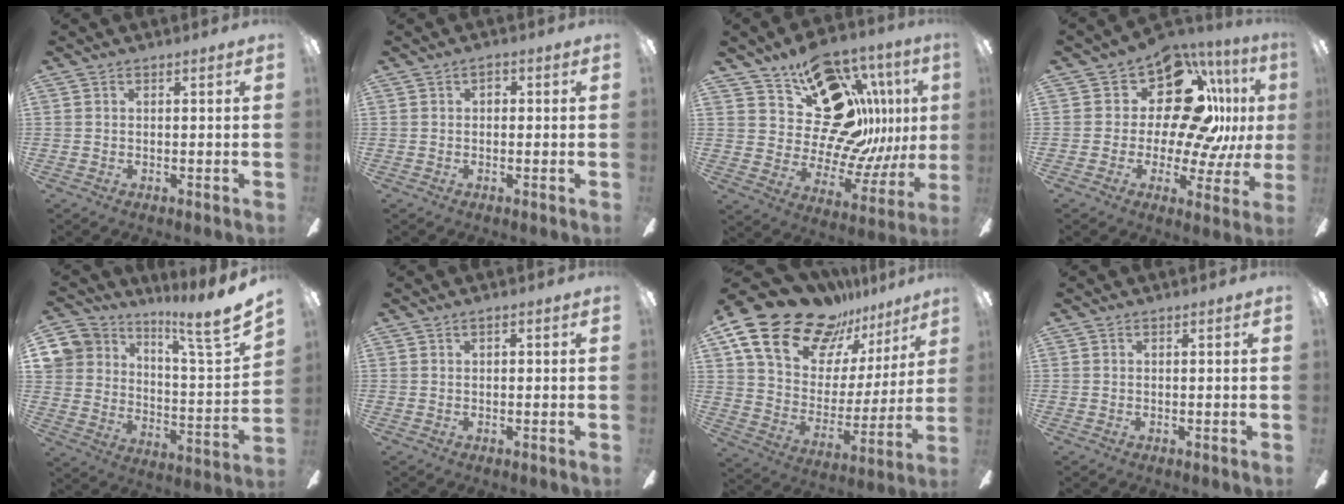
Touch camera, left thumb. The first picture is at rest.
{"total": 1.7, "force": [0.4, 1.1, 1.2], "torque": [-0.016, 0.005, 0.004]}
{"total": 21.9, "force": [10.2, 13.2, 14.2], "torque": [-0.212, -0.073, 0.202]}
{"total": 19.9, "force": [8.7, 11.4, 13.8], "torque": [-0.206, -0.059, 0.154]}
{"total": 13.1, "force": [10.5, 4.4, 6.5], "torque": [-0.101, -0.081, 0.179]}
{"total": 0.9, "force": [0.4, 0.5, 0.7], "torque": [-0.015, 0.003, 0.007]}
{"total": 23.3, "force": [17.4, 12.4, 9.5], "torque": [-0.175, -0.112, 0.321]}
{"total": 0.0}